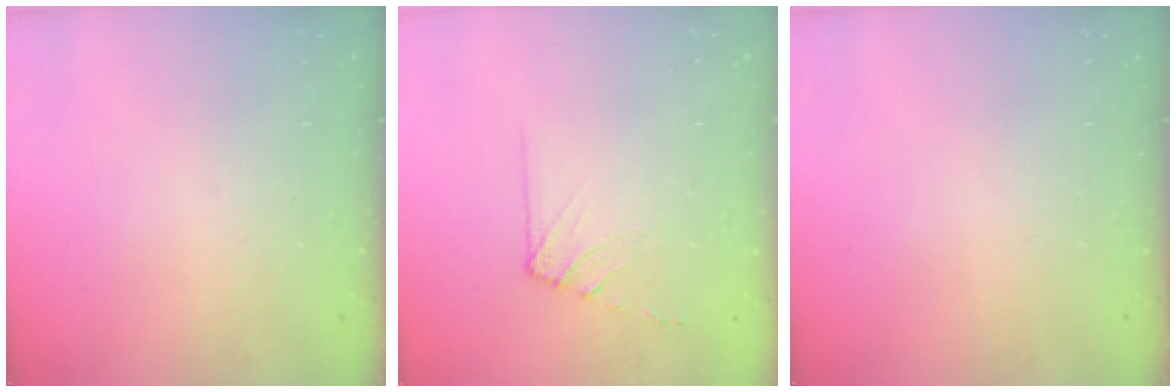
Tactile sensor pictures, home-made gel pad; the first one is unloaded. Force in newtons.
{"total": 6.8, "press": 6.7, "slide": 0.8}
{"total": 0.0}